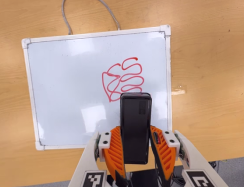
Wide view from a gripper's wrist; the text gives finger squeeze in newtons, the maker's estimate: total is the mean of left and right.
{"total": 4.2, "left": 2.7, "right": 5.7}